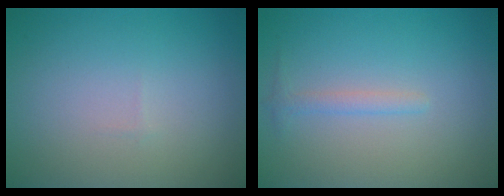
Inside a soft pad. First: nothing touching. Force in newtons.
{"total": 1.1, "press": 1.1, "slide": 0.0}